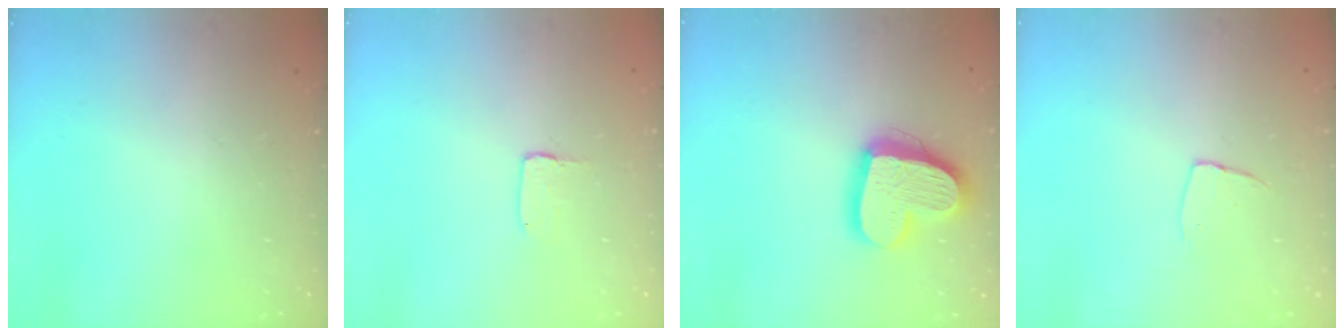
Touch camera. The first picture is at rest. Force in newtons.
{"total": 2.0, "press": 2.0, "slide": 0.0}
{"total": 18.0, "press": 17.9, "slide": 1.5}
{"total": 5.2, "press": 5.2, "slide": 0.4}